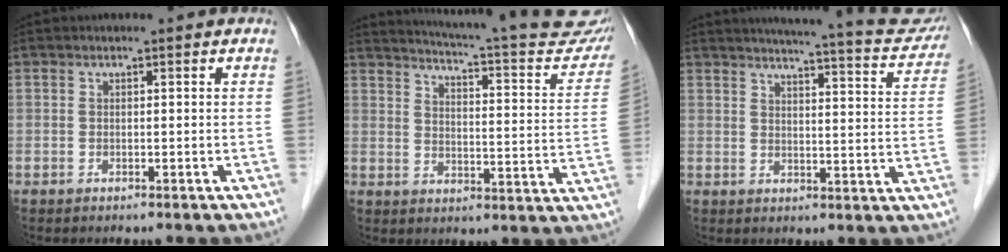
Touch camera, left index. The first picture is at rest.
{"total": 24.5, "force": [22.3, 2.5, 9.8], "torque": [-0.136, -0.069, 0.262]}
{"total": 18.2, "force": [16.7, 2.1, 7.0], "torque": [-0.085, -0.031, 0.184]}